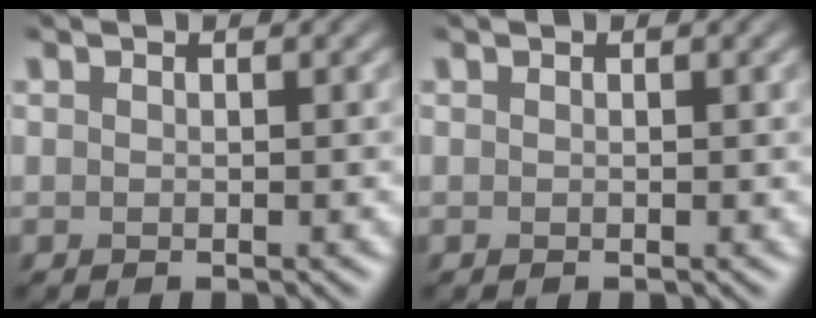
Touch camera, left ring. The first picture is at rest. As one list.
[{"total": 0.0}]